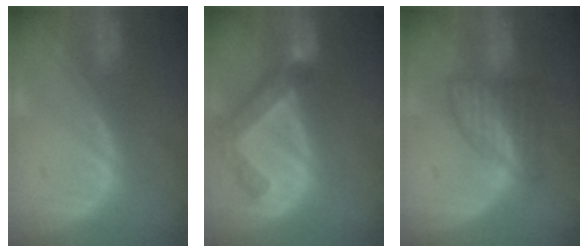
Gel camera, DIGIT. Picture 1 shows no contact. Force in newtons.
{"total": 6.4, "press": 5.8, "slide": 2.8}
{"total": 5.9, "press": 5.8, "slide": 0.3}